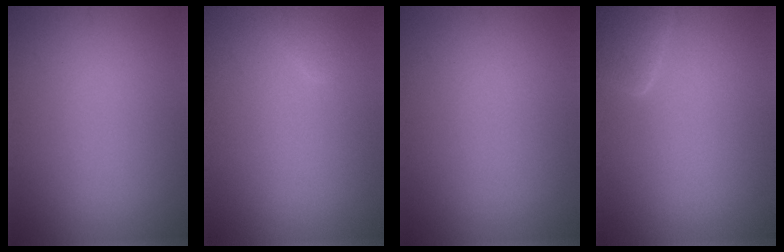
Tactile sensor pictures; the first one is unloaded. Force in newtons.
{"total": 0.8, "press": 0.8, "slide": 0.1}
{"total": 0.0}
{"total": 2.5, "press": 2.5, "slide": 0.3}